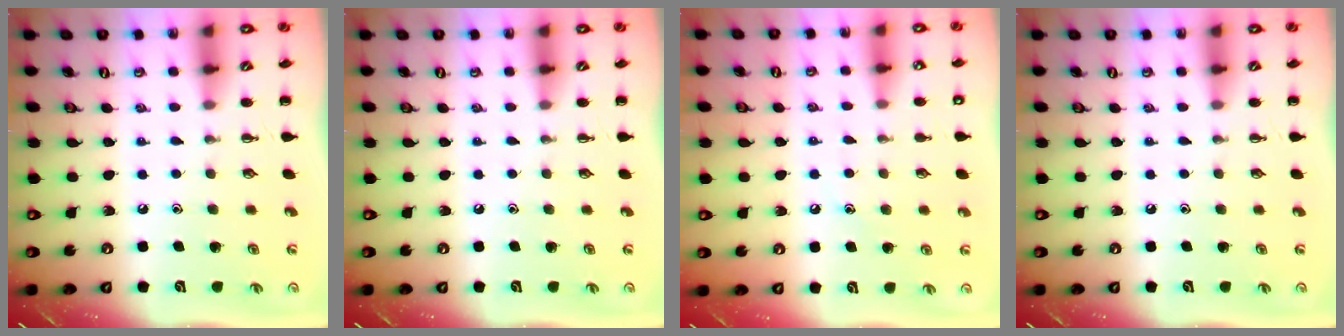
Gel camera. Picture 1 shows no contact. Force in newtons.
{"total": 0.0}
{"total": 7.7, "press": 7.5, "slide": 1.7}
{"total": 0.0}